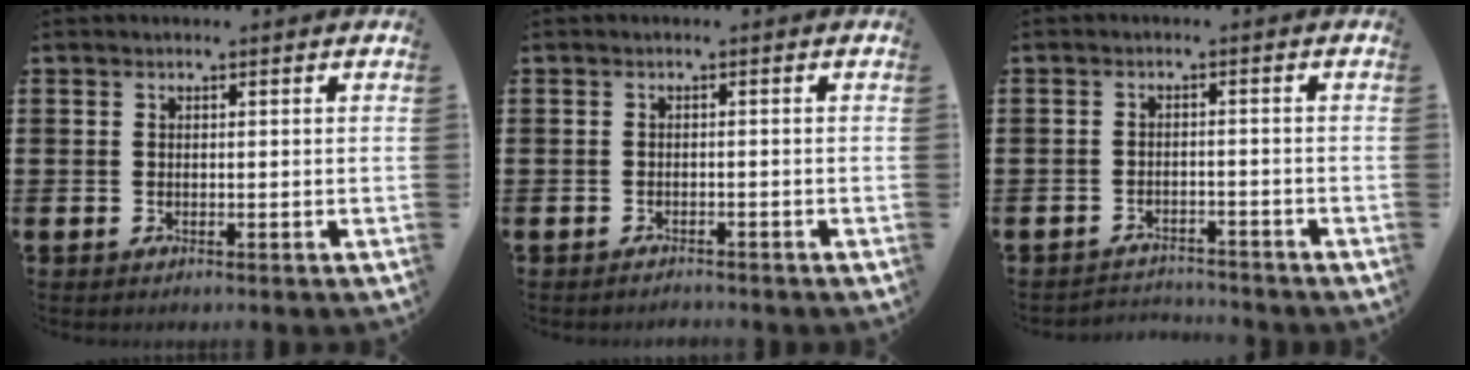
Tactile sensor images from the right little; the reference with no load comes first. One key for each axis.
{"total": 0.9, "fx": -0.9, "fy": 0.0, "fz": 0.0, "tx": -0.002, "ty": 0.000, "tz": -0.018}
{"total": 2.2, "fx": -2.2, "fy": 0.1, "fz": -0.3, "tx": -0.003, "ty": 0.002, "tz": -0.050}